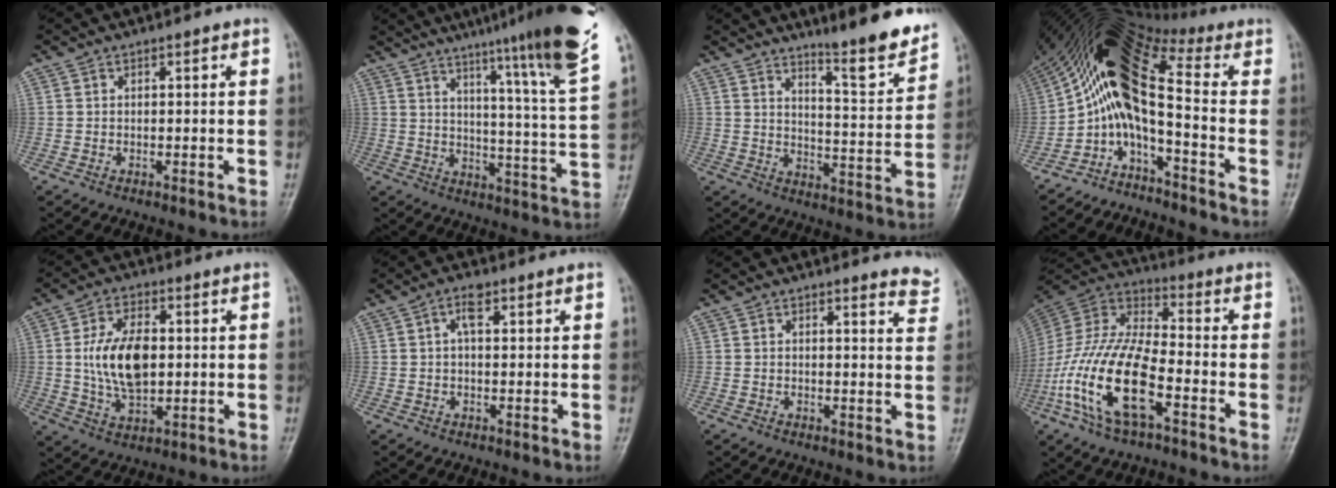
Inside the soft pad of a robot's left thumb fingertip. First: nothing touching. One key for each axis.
{"total": 20.7, "fx": 14.4, "fy": 0.1, "fz": 14.9, "tx": -0.195, "ty": -0.081, "tz": 0.192}
{"total": 11.7, "fx": 9.5, "fy": 1.2, "fz": 6.7, "tx": -0.079, "ty": -0.075, "tz": 0.144}
{"total": 11.8, "fx": -2.4, "fy": 4.2, "fz": 10.7, "tx": -0.202, "ty": 0.098, "tz": -0.056}
{"total": 11.4, "fx": 1.1, "fy": 6.2, "fz": 9.5, "tx": -0.170, "ty": -0.003, "tz": 0.027}
{"total": 2.9, "fx": 1.2, "fy": 1.3, "fz": 2.4, "tx": -0.041, "ty": 0.006, "tz": 0.021}
{"total": 4.3, "fx": 4.1, "fy": 0.7, "fz": 0.9, "tx": 0.001, "ty": -0.034, "tz": 0.026}
{"total": 18.4, "fx": -6.8, "fy": 7.6, "fz": 15.3, "tx": -0.322, "ty": 0.030, "tz": -0.131}